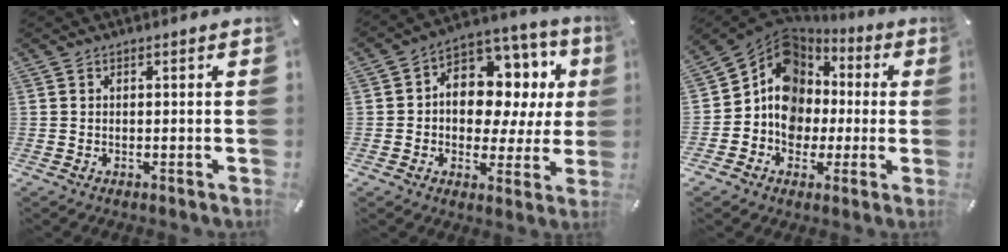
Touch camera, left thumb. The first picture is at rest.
{"total": 12.5, "force": [2.5, 9.7, 7.6], "torque": [-0.102, -0.024, 0.051]}
{"total": 12.4, "force": [0.0, 11.6, 4.3], "torque": [-0.083, -0.026, 0.004]}